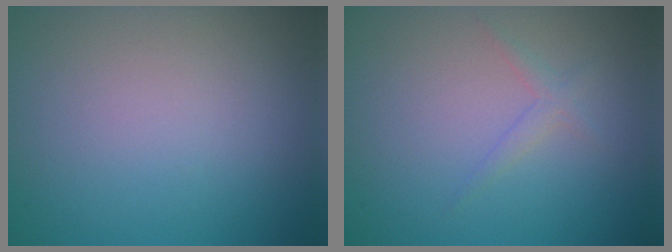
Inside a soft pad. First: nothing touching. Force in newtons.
{"total": 1.1, "press": 1.1, "slide": 0.1}